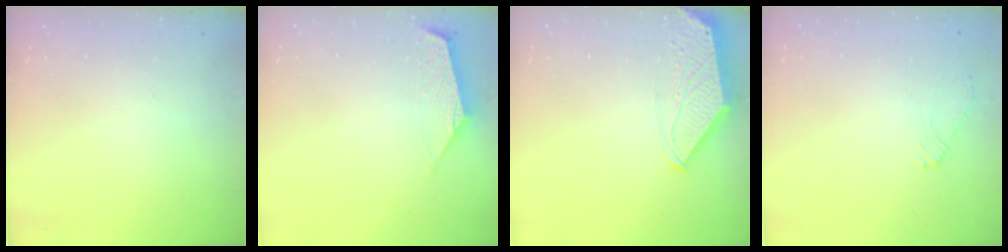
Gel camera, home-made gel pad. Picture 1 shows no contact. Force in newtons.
{"total": 1.5, "press": 1.5, "slide": 0.3}
{"total": 0.0}
{"total": 2.5, "press": 2.4, "slide": 0.7}